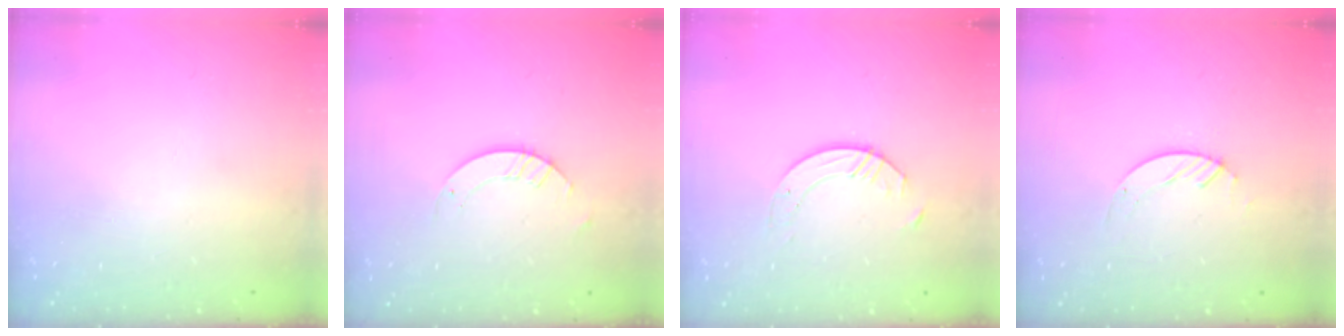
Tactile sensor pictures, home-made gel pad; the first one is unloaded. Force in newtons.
{"total": 3.2, "press": 3.2, "slide": 0.3}
{"total": 5.0, "press": 5.0, "slide": 0.5}
{"total": 2.1, "press": 2.1, "slide": 0.2}